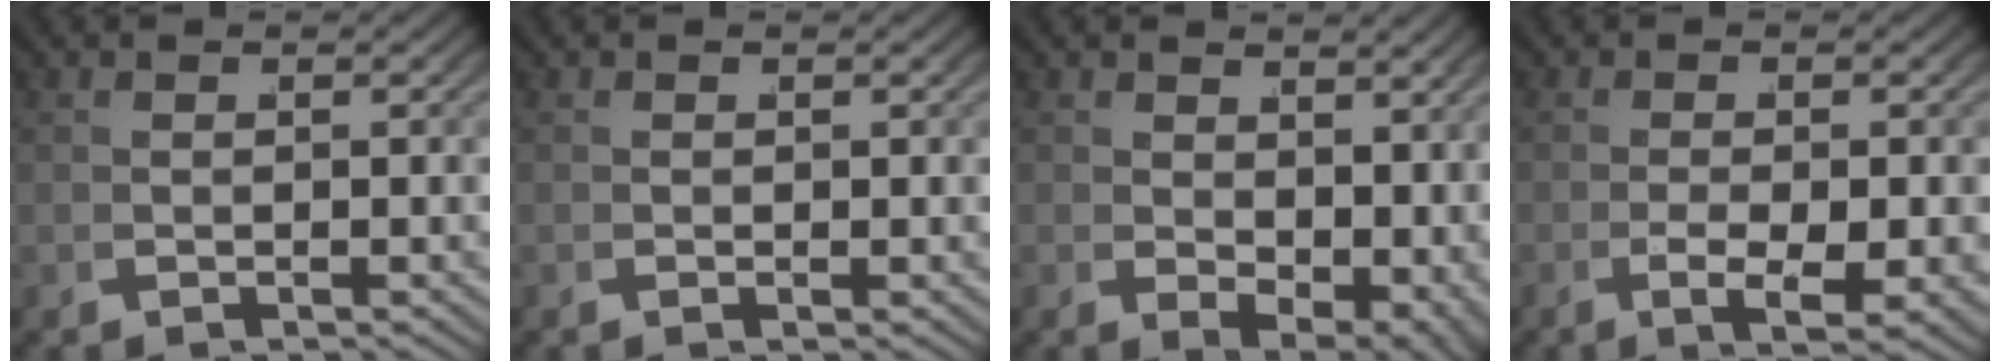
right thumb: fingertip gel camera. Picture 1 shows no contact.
{"total": 0.0}
{"total": 5.1, "force": [0.3, 3.3, 3.9], "torque": [-0.063, -0.035, 0.030]}
{"total": 4.5, "force": [-1.2, 1.8, 4.0], "torque": [-0.072, -0.015, -0.013]}